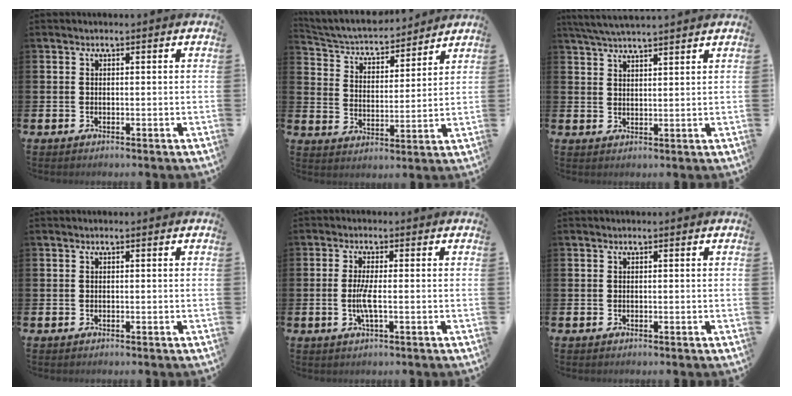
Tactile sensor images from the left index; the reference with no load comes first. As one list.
[{"total": 5.2, "force": [4.9, 1.5, 1.0], "torque": [-0.049, -0.041, 0.078]}, {"total": 4.3, "force": [4.1, -0.1, 1.1], "torque": [-0.034, -0.011, 0.076]}, {"total": 0.0}, {"total": 3.0, "force": [-0.5, 0.5, 2.9], "torque": [-0.063, -0.003, -0.012]}, {"total": 0.0}]